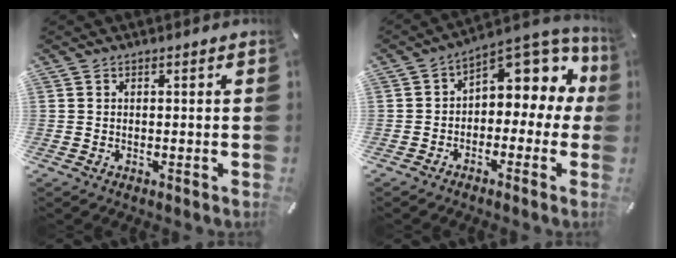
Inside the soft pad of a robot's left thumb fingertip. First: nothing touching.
{"total": 8.4, "force": [3.8, 5.5, 5.1], "torque": [-0.072, -0.033, 0.067]}